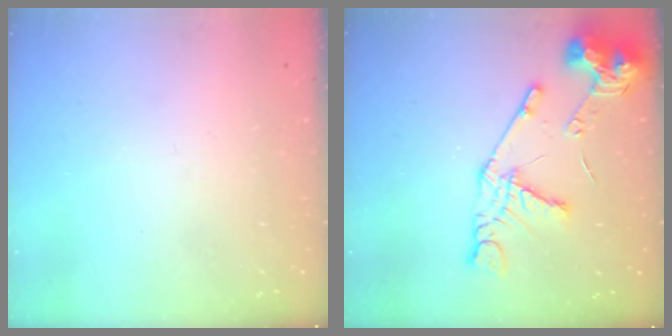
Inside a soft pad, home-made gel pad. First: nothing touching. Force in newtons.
{"total": 14.7, "press": 14.6, "slide": 1.6}